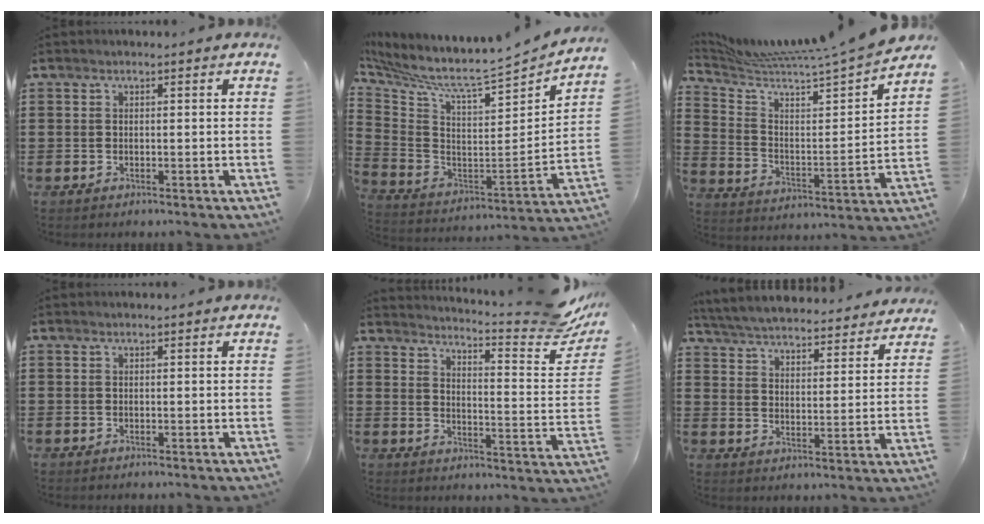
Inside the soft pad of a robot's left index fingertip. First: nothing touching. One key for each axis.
{"total": 5.1, "fx": 4.3, "fy": 0.0, "fz": 2.7, "tx": -0.080, "ty": -0.058, "tz": 0.060}
{"total": 5.0, "fx": 4.7, "fy": -0.7, "fz": 1.6, "tx": -0.060, "ty": -0.054, "tz": 0.072}
{"total": 0.0}
{"total": 5.8, "fx": 4.8, "fy": 0.0, "fz": 3.3, "tx": -0.052, "ty": -0.052, "tz": 0.071}
{"total": 4.8, "fx": 4.8, "fy": -0.2, "fz": 0.5, "tx": -0.036, "ty": -0.038, "tz": 0.078}